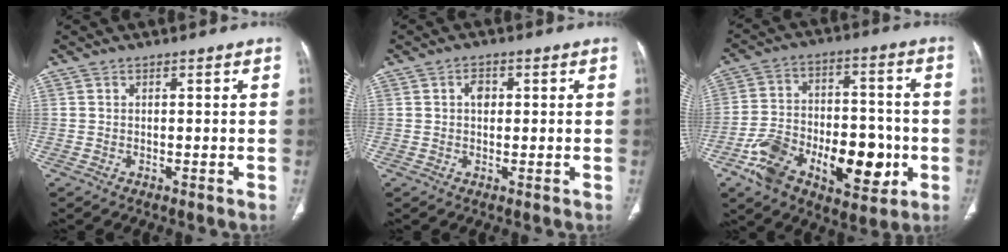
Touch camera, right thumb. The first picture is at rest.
{"total": 2.3, "force": [0.5, 1.6, 1.5], "torque": [-0.019, 0.004, 0.005]}
{"total": 21.0, "force": [-7.4, 11.5, 16.0], "torque": [-0.236, 0.035, -0.107]}